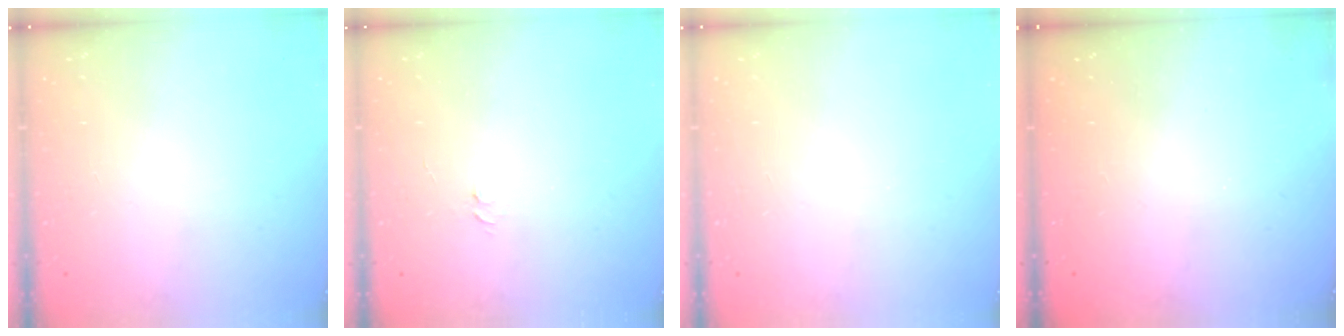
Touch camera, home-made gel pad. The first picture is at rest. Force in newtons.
{"total": 3.5, "press": 3.5, "slide": 0.3}
{"total": 0.0}
{"total": 2.3, "press": 2.2, "slide": 0.8}